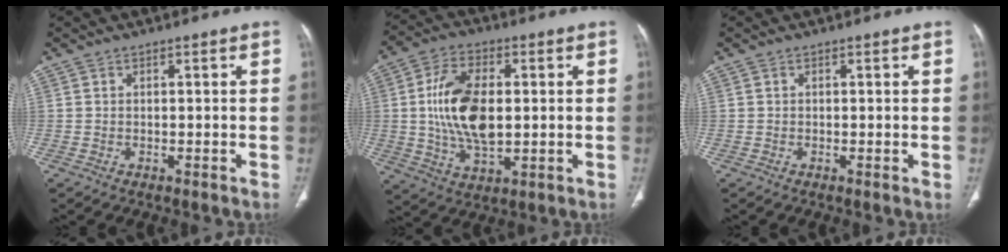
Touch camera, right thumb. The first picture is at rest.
{"total": 14.4, "force": [0.8, 7.9, 12.0], "torque": [-0.222, 0.000, 0.018]}
{"total": 0.0}